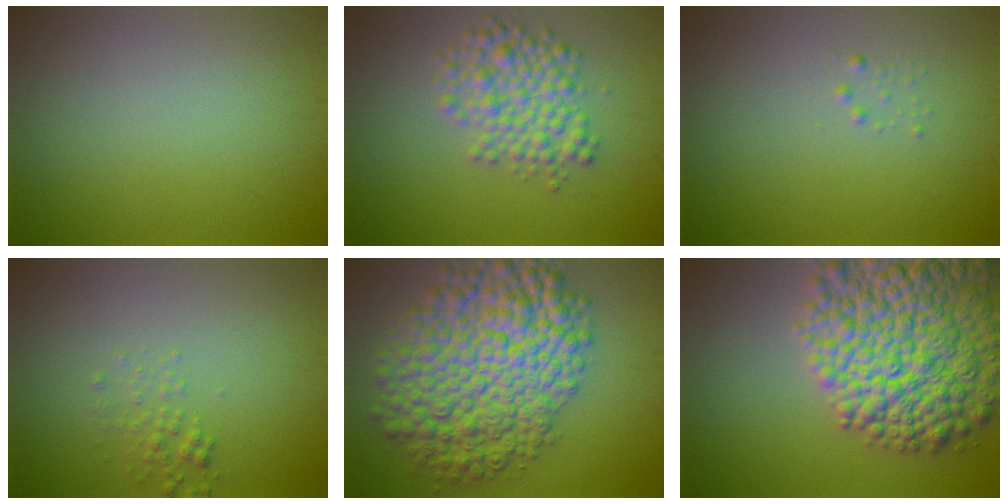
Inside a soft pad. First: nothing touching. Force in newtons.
{"total": 4.4, "press": 4.4, "slide": 0.1}
{"total": 0.6, "press": 0.6, "slide": 0.0}
{"total": 1.3, "press": 1.3, "slide": 0.0}
{"total": 12.1, "press": 12.1, "slide": 0.3}
{"total": 13.2, "press": 13.2, "slide": 0.7}